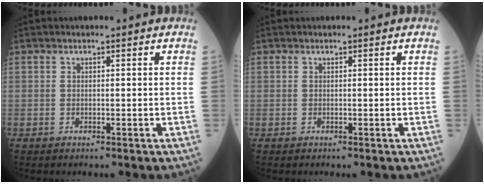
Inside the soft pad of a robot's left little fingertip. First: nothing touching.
{"total": 0.0}